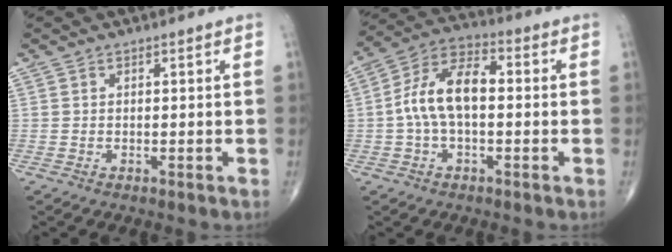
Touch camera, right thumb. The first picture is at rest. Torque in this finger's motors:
{"motor_torque": [0.17, 0.16, 0.72, 0.02, 0.22]}